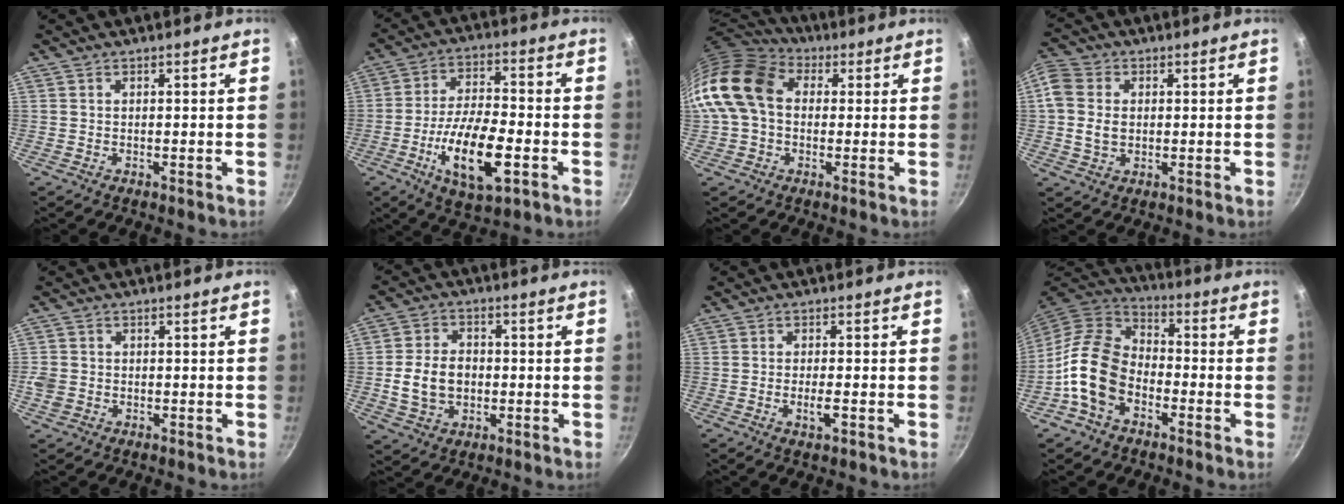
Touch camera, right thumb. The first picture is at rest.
{"total": 15.2, "force": [-5.0, 6.1, 13.0], "torque": [-0.228, 0.019, -0.088]}
{"total": 15.8, "force": [1.7, 11.8, 10.4], "torque": [-0.185, 0.030, 0.014]}
{"total": 8.4, "force": [0.3, 6.6, 5.2], "torque": [-0.096, 0.008, -0.003]}
{"total": 3.1, "force": [-0.7, 2.7, 1.4], "torque": [-0.027, 0.002, -0.013]}
{"total": 9.2, "force": [-0.9, 7.0, 5.9], "torque": [-0.089, 0.013, -0.016]}
{"total": 2.8, "force": [-1.1, 0.8, 2.5], "torque": [-0.045, 0.004, -0.020]}
{"total": 13.5, "force": [-4.7, 9.3, 8.5], "torque": [-0.136, 0.039, -0.106]}